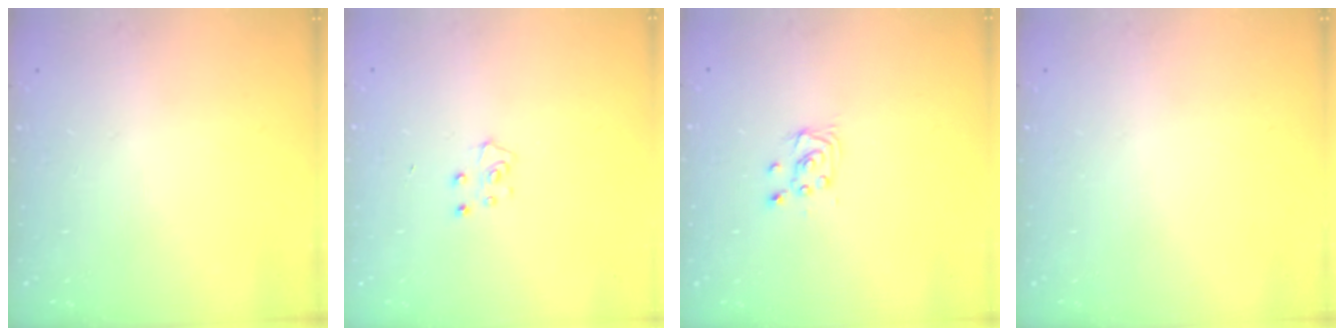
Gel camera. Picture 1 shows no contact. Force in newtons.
{"total": 5.3, "press": 5.3, "slide": 0.5}
{"total": 4.6, "press": 4.6, "slide": 0.5}
{"total": 0.0}